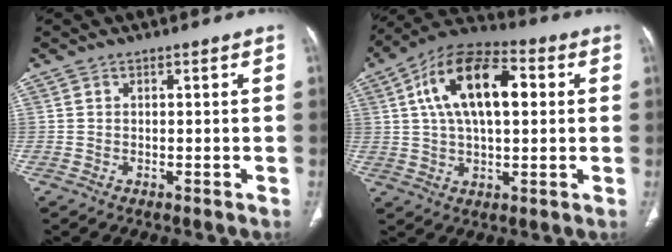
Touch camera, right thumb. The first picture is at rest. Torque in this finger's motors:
{"motor_torque": [-0.53, 2.89, 1.67, -0.01, 0.20]}